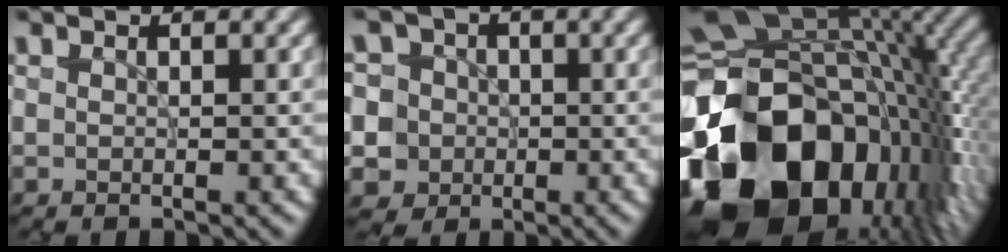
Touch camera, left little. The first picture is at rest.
{"total": 7.4, "force": [0.2, 7.1, 2.0], "torque": [-0.037, 0.024, -0.024]}
{"total": 21.0, "force": [-6.0, 13.9, 14.6], "torque": [-0.315, -0.032, -0.093]}